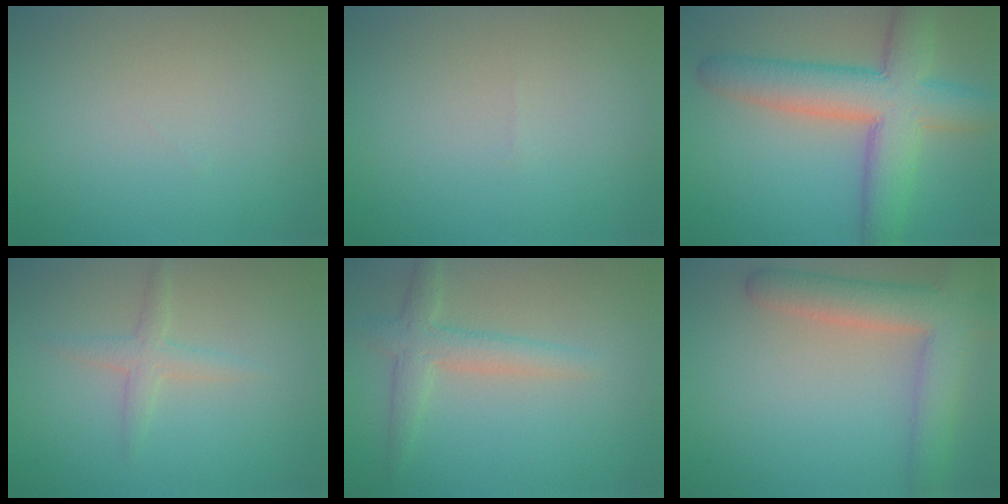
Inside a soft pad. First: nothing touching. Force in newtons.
{"total": 0.0}
{"total": 8.7, "press": 8.7, "slide": 0.5}
{"total": 1.8, "press": 1.8, "slide": 0.0}
{"total": 2.9, "press": 2.9, "slide": 0.1}
{"total": 5.8, "press": 5.7, "slide": 0.6}